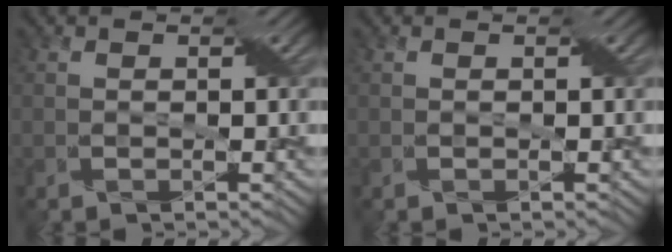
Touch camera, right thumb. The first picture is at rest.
{"total": 0.0}